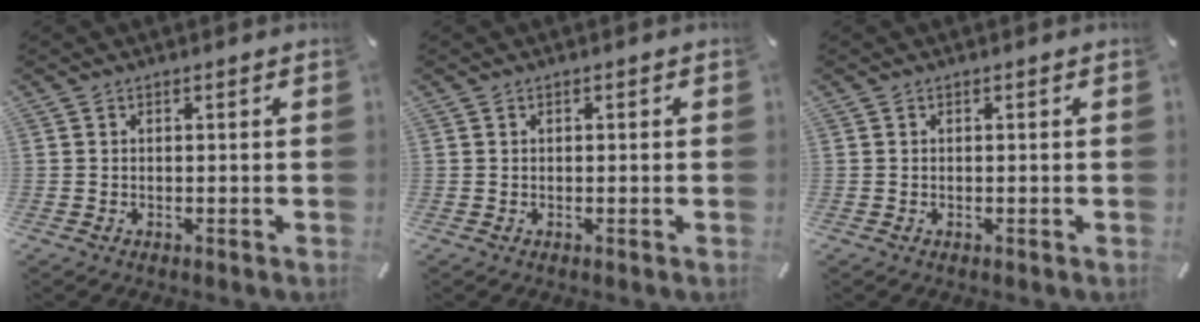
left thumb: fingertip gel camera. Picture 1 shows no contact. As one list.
[{"total": 0.0}, {"total": 0.0}]